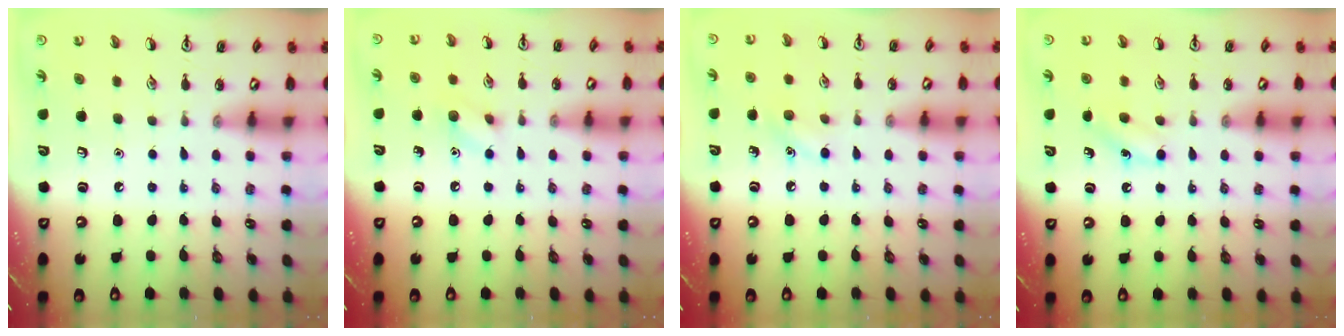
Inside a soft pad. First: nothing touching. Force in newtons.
{"total": 6.1, "press": 6.0, "slide": 1.1}
{"total": 5.9, "press": 5.6, "slide": 1.8}
{"total": 6.7, "press": 6.4, "slide": 2.0}